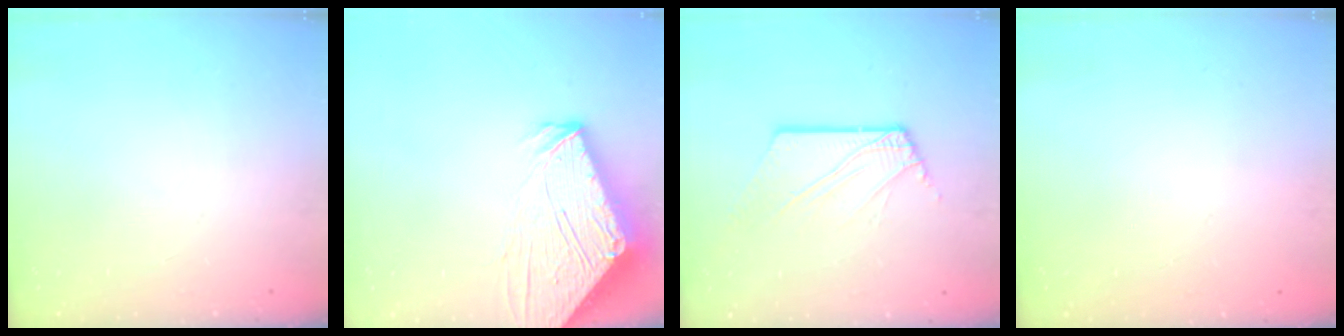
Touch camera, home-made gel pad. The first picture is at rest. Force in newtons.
{"total": 13.1, "press": 13.0, "slide": 1.8}
{"total": 6.9, "press": 6.8, "slide": 0.8}
{"total": 0.0}